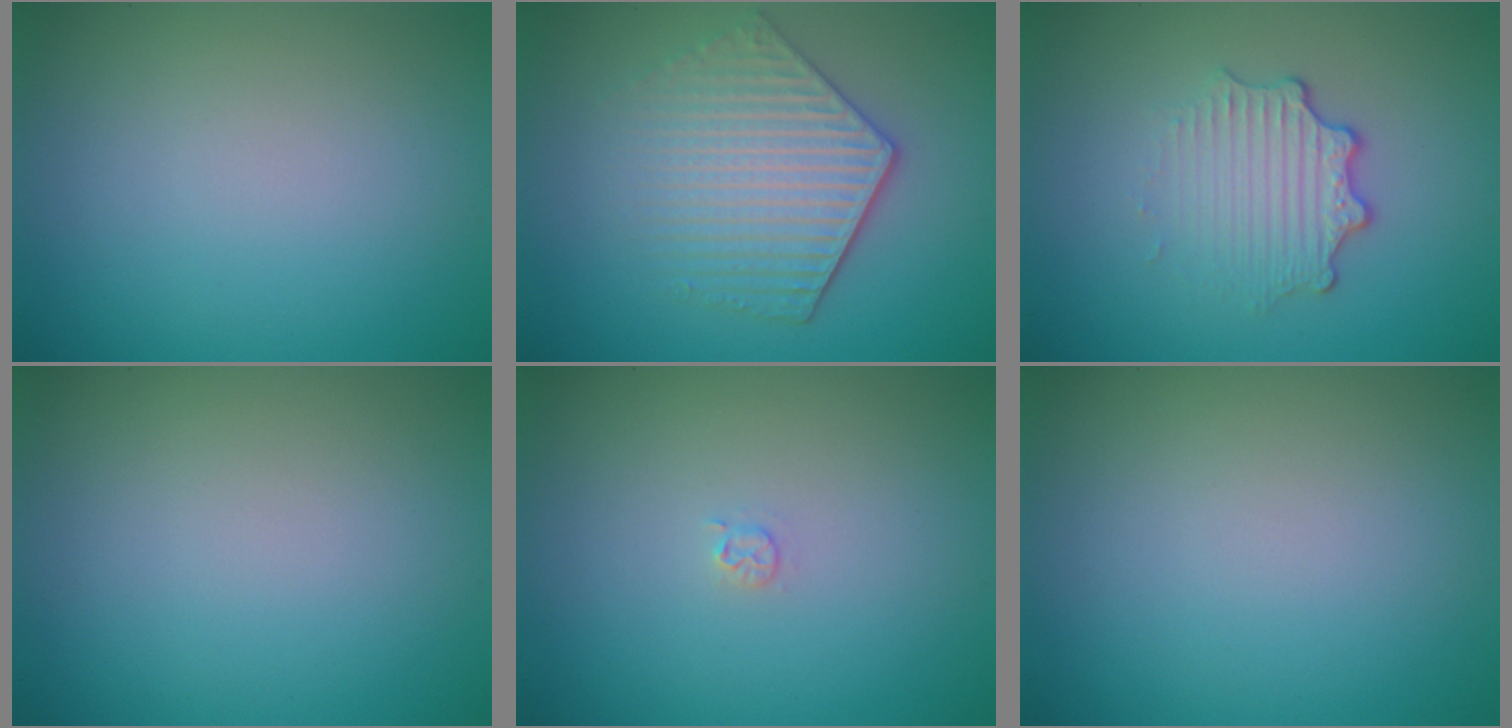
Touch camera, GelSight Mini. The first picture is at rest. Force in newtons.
{"total": 5.0, "press": 4.0, "slide": 3.1}
{"total": 3.4, "press": 2.7, "slide": 2.0}
{"total": 0.0}
{"total": 0.7, "press": 0.7, "slide": 0.1}
{"total": 0.0}